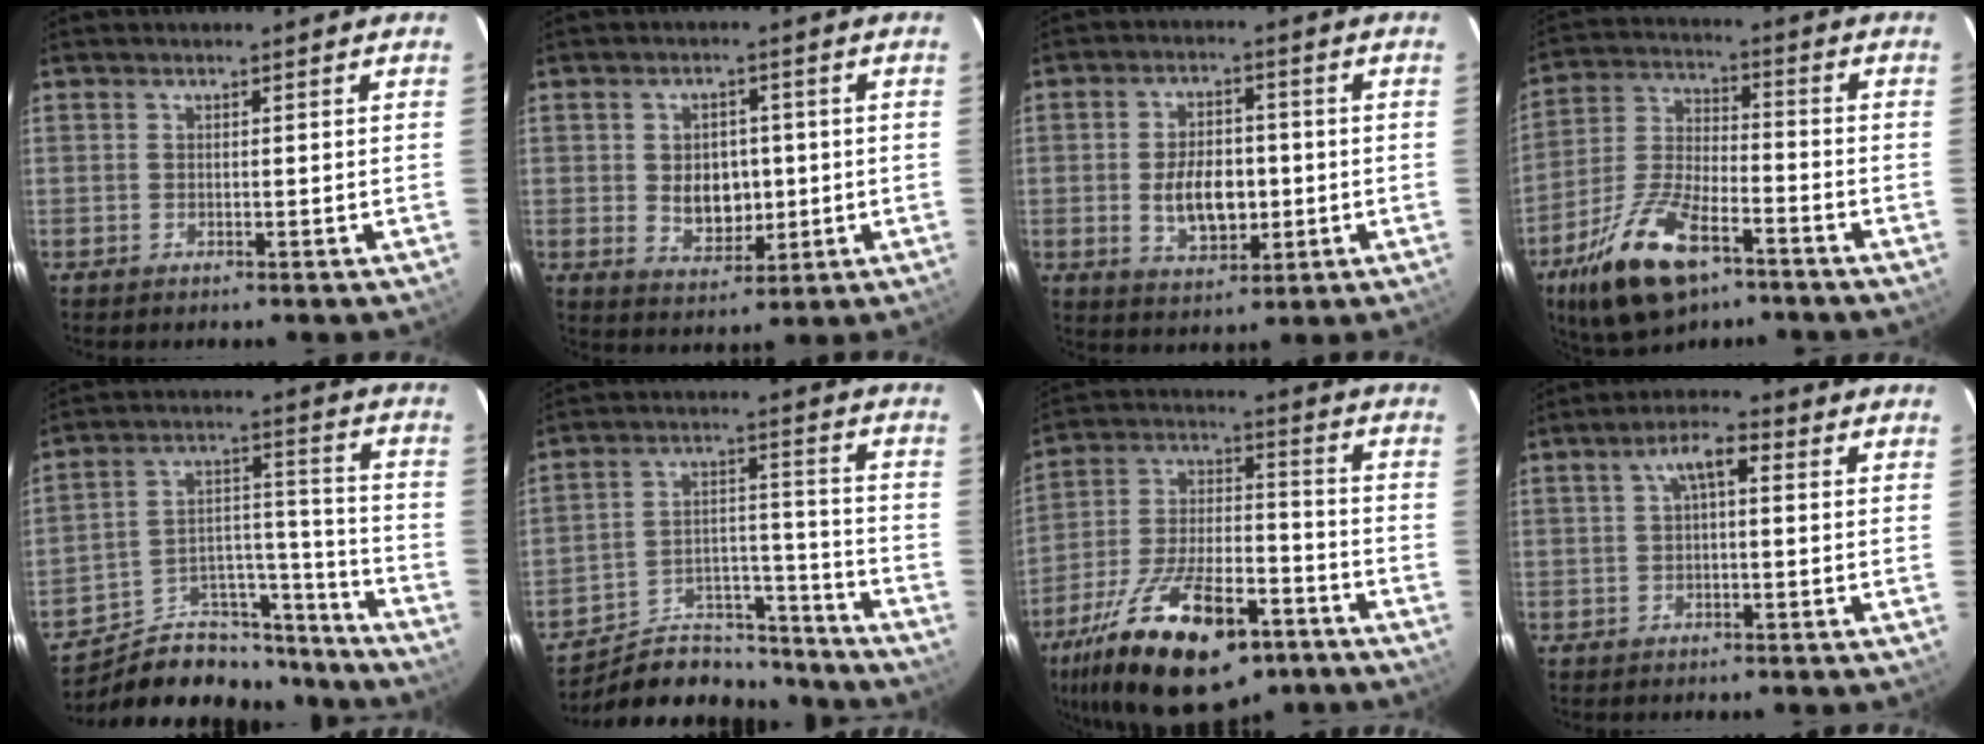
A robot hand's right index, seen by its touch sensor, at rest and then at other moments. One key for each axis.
{"total": 7.3, "fx": 0.0, "fy": 5.5, "fz": 4.8, "tx": -0.087, "ty": 0.003, "tz": 0.014}
{"total": 9.3, "fx": -1.1, "fy": 5.5, "fz": 7.4, "tx": -0.139, "ty": 0.005, "tz": -0.009}
{"total": 16.7, "fx": -9.9, "fy": 7.0, "fz": 11.5, "tx": -0.243, "ty": -0.018, "tz": -0.180}
{"total": 19.3, "fx": -16.5, "fy": 8.9, "fz": 4.3, "tx": -0.071, "ty": 0.081, "tz": -0.237}
{"total": 16.8, "fx": -15.2, "fy": 6.6, "fz": 2.9, "tx": -0.054, "ty": 0.056, "tz": -0.224}
{"total": 24.9, "fx": -15.4, "fy": 10.6, "fz": 16.5, "tx": -0.304, "ty": -0.017, "tz": -0.238}
{"total": 4.4, "fx": 0.7, "fy": 1.7, "fz": 4.0, "tx": -0.072, "ty": 0.017, "tz": 0.015}